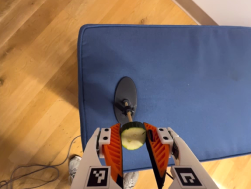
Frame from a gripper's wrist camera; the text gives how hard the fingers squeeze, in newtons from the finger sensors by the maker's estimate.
{"total": 9.9, "left": 9.4, "right": 10.4}